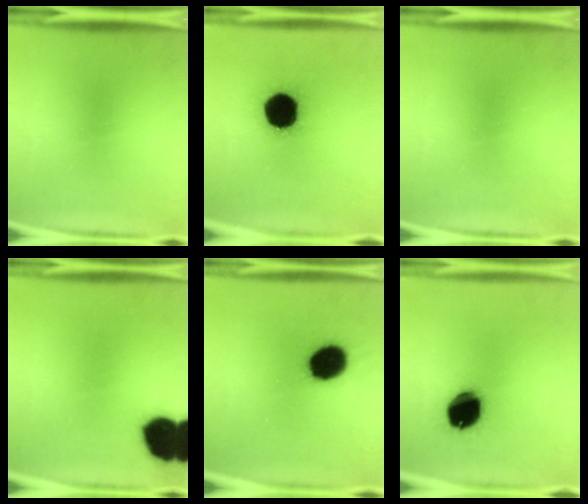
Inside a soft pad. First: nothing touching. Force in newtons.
{"total": 19.7}
{"total": 0.0}
{"total": 14.9}
{"total": 13.8}
{"total": 14.8}